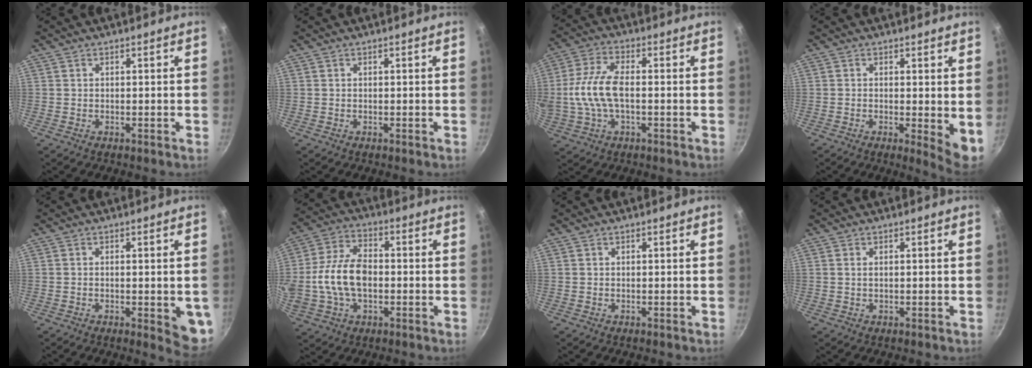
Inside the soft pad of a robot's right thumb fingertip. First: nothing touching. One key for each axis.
{"total": 0.0}
{"total": 11.0, "fx": -0.7, "fy": 5.3, "fz": 9.5, "tx": -0.201, "ty": 0.021, "tz": -0.020}
{"total": 5.3, "fx": 0.0, "fy": 1.4, "fz": 5.1, "tx": -0.073, "ty": -0.015, "tz": 0.000}
{"total": 6.6, "fx": -1.2, "fy": 2.2, "fz": 6.1, "tx": -0.063, "ty": -0.007, "tz": -0.013}
{"total": 13.7, "fx": -1.1, "fy": 8.6, "fz": 10.6, "tx": -0.197, "ty": 0.026, "tz": -0.027}
{"total": 0.0}
{"total": 0.7, "fx": 0.2, "fy": 0.4, "fz": 0.6, "tx": -0.012, "ty": 0.001, "tz": 0.002}